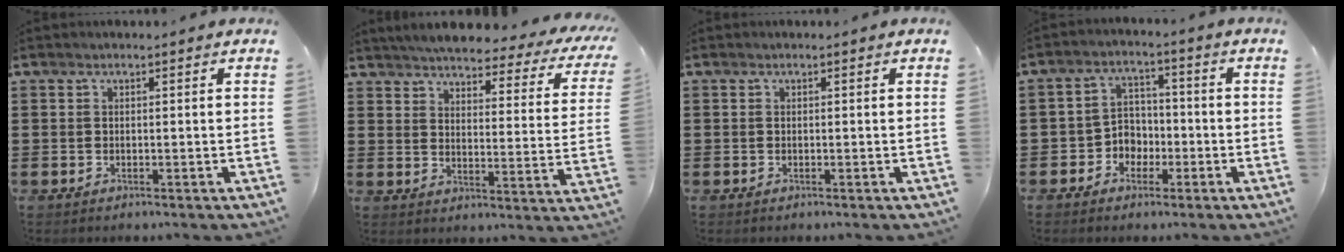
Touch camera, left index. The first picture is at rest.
{"total": 4.4, "force": [4.2, 0.0, 1.5], "torque": [-0.046, -0.040, 0.064]}
{"total": 0.0}
{"total": 4.3, "force": [-2.2, 3.5, 1.2], "torque": [-0.035, 0.009, -0.046]}